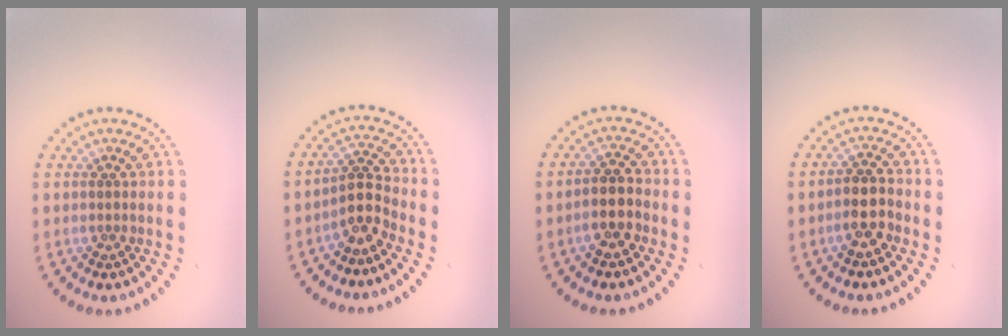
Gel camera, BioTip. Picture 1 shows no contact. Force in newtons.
{"total": 2.7, "press": 2.1, "slide": 1.7}
{"total": 2.9, "press": 2.7, "slide": 1.2}
{"total": 2.7, "press": 2.5, "slide": 1.0}